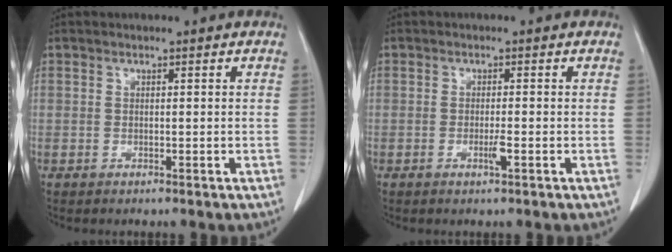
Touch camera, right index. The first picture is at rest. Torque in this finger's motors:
{"motor_torque": [0.31, -0.19, 0.24, 0.06]}